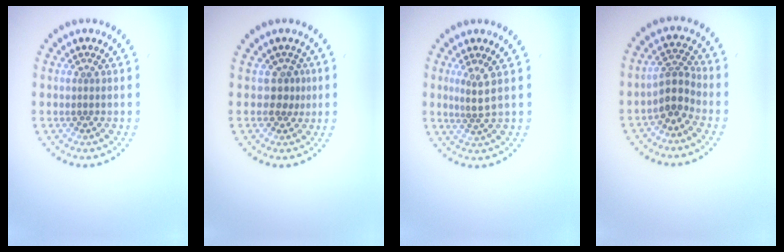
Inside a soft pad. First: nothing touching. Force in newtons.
{"total": 1.7, "press": 1.3, "slide": 1.1}
{"total": 1.9, "press": 1.3, "slide": 1.4}
{"total": 2.8, "press": 2.2, "slide": 1.8}